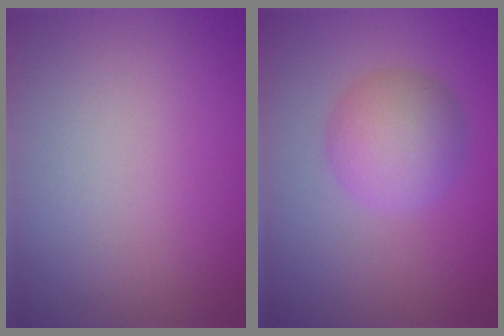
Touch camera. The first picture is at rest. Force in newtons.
{"total": 4.1, "press": 4.1, "slide": 0.1}